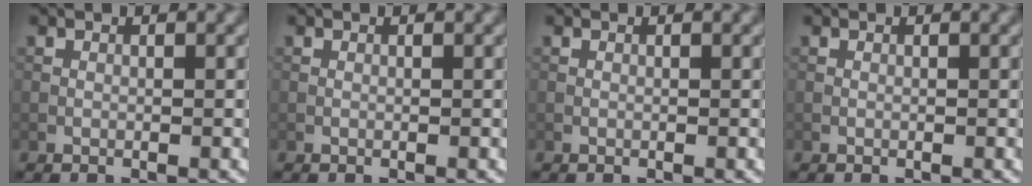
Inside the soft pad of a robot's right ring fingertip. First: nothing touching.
{"total": 0.0}
{"total": 0.0}
{"total": 0.0}